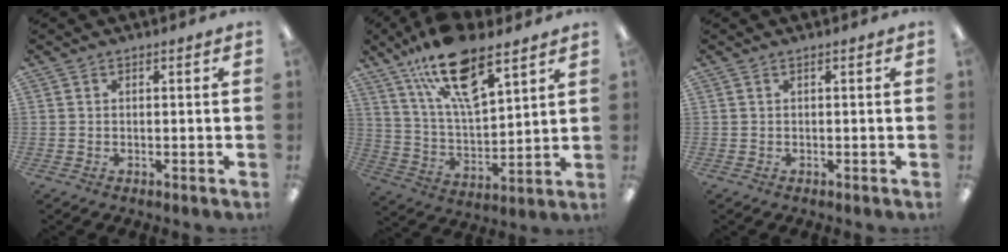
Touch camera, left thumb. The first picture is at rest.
{"total": 18.9, "force": [12.0, 7.4, 12.7], "torque": [-0.215, -0.056, 0.206]}
{"total": 0.0}